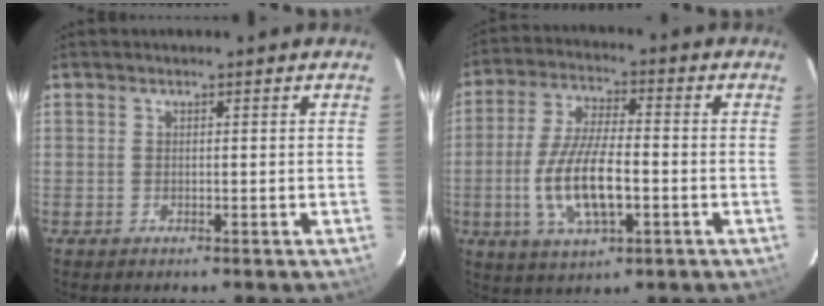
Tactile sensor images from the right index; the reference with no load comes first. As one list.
[{"total": 12.7, "force": [-3.1, 4.3, 11.6], "torque": [-0.236, -0.007, -0.054]}]